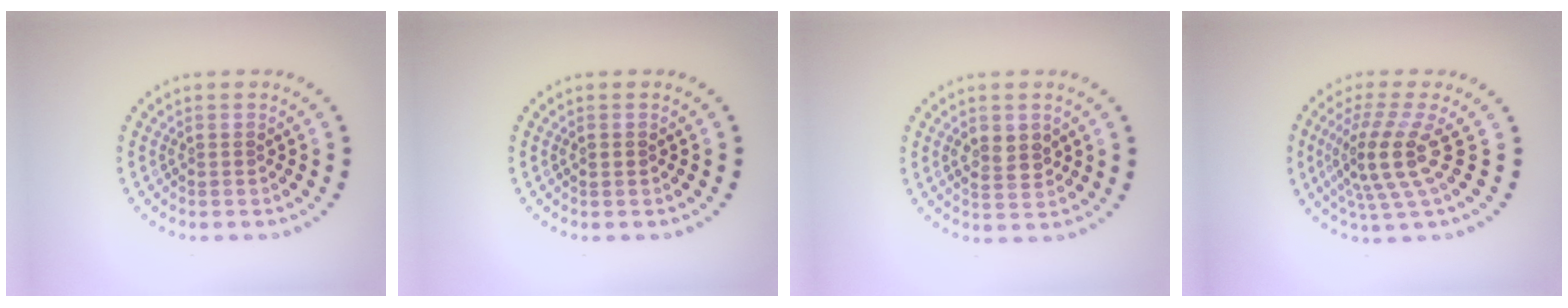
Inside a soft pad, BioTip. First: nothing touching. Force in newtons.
{"total": 0.7, "press": 0.7, "slide": 0.1}
{"total": 2.4, "press": 2.4, "slide": 0.3}
{"total": 4.8, "press": 3.6, "slide": 3.2}